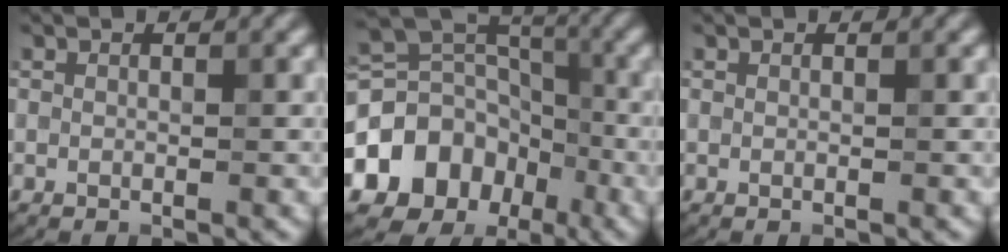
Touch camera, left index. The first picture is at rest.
{"total": 10.7, "force": [-4.5, 8.7, 4.3], "torque": [-0.097, 0.006, -0.082]}
{"total": 0.0}